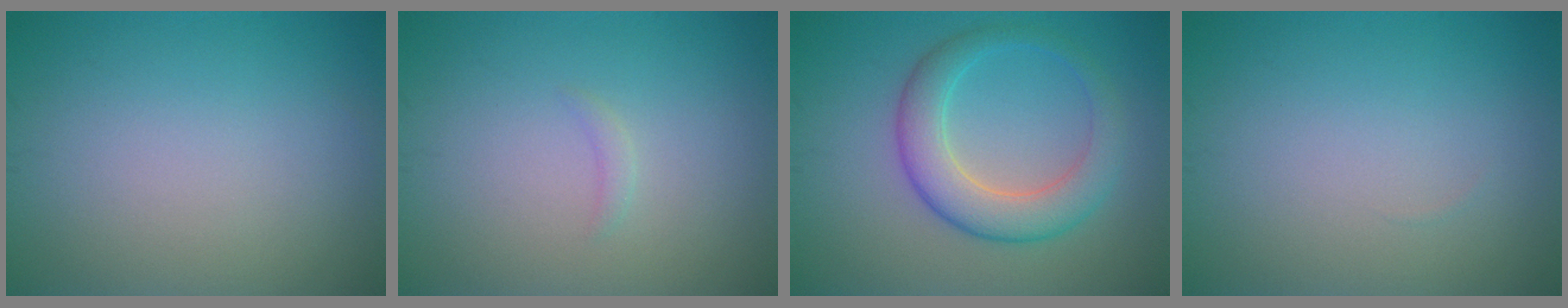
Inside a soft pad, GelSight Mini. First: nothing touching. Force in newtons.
{"total": 0.7, "press": 0.7, "slide": 0.1}
{"total": 5.2, "press": 5.2, "slide": 0.2}
{"total": 0.0}